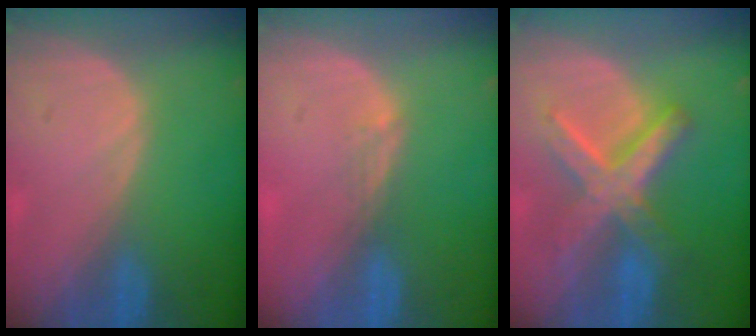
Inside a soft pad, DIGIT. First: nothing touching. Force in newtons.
{"total": 1.5, "press": 1.0, "slide": 1.0}
{"total": 8.4, "press": 8.4, "slide": 0.8}